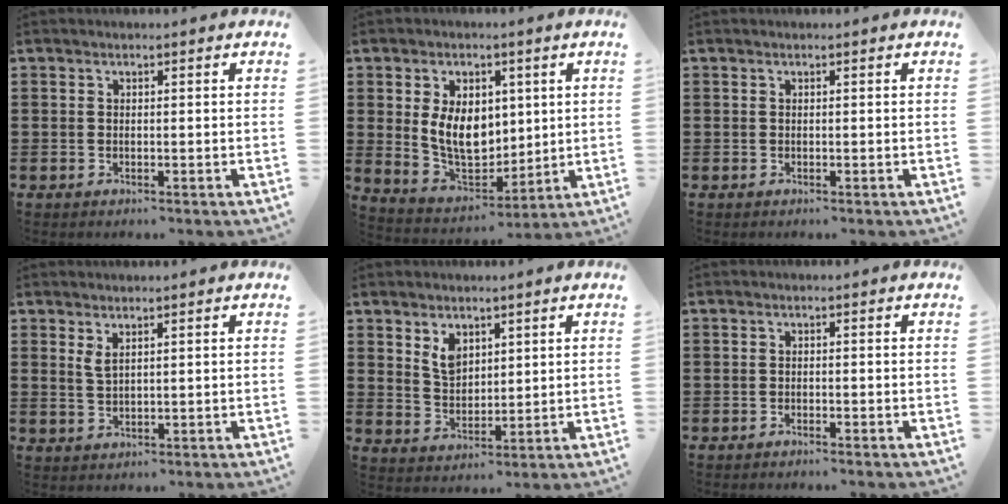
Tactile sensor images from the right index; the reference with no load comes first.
{"total": 9.1, "force": [1.3, 6.4, 6.4], "torque": [-0.124, 0.003, 0.022]}
{"total": 0.0}
{"total": 1.9, "force": [1.2, 0.6, 1.4], "torque": [-0.030, 0.002, 0.022]}
{"total": 4.2, "force": [2.4, 2.7, 2.1], "torque": [-0.051, 0.007, 0.046]}
{"total": 0.9, "force": [-0.9, -0.1, 0.1], "torque": [-0.005, -0.002, -0.017]}